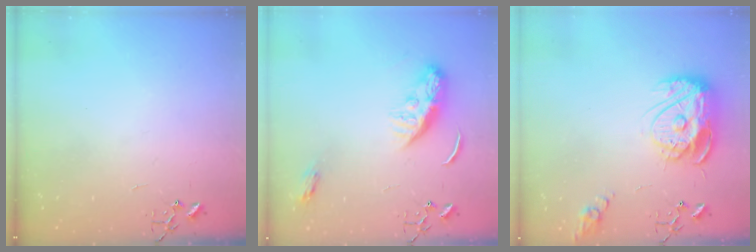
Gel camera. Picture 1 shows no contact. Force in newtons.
{"total": 11.2, "press": 11.2, "slide": 0.5}
{"total": 17.3, "press": 17.2, "slide": 1.8}